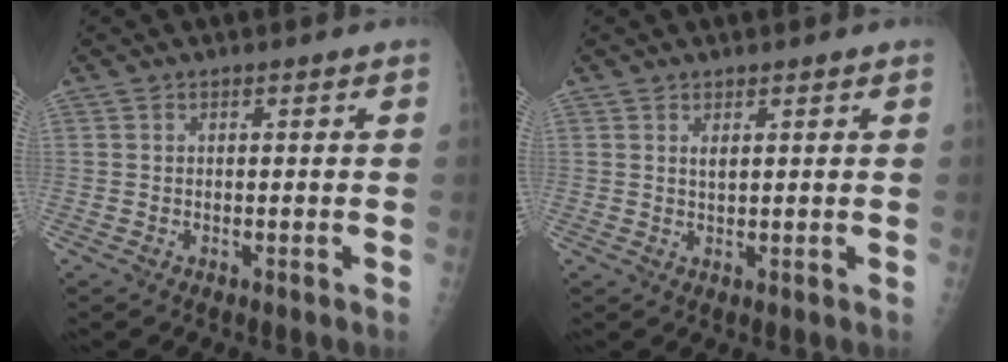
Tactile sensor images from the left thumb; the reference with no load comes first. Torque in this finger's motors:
{"motor_torque": [0.23, -0.05, 0.12, -0.03, 0.01]}